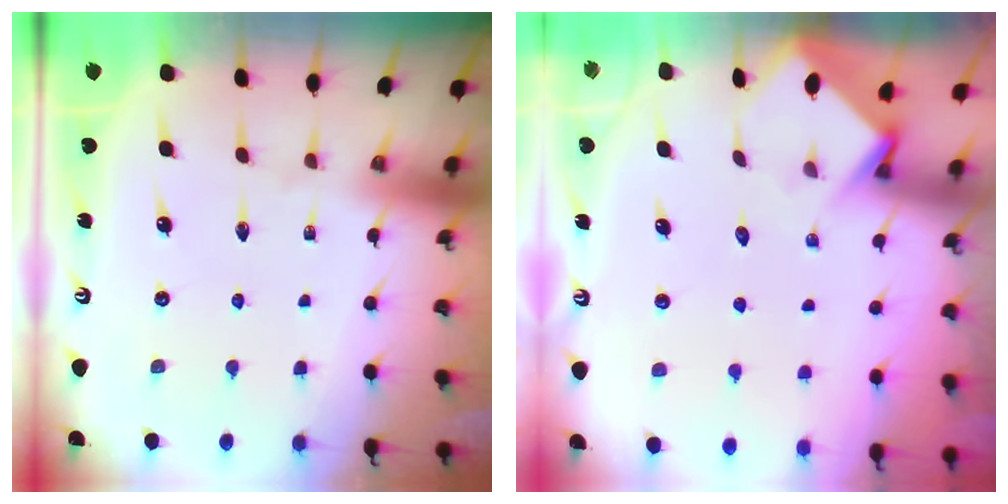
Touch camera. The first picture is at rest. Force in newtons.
{"total": 3.6, "press": 3.6, "slide": 0.2}